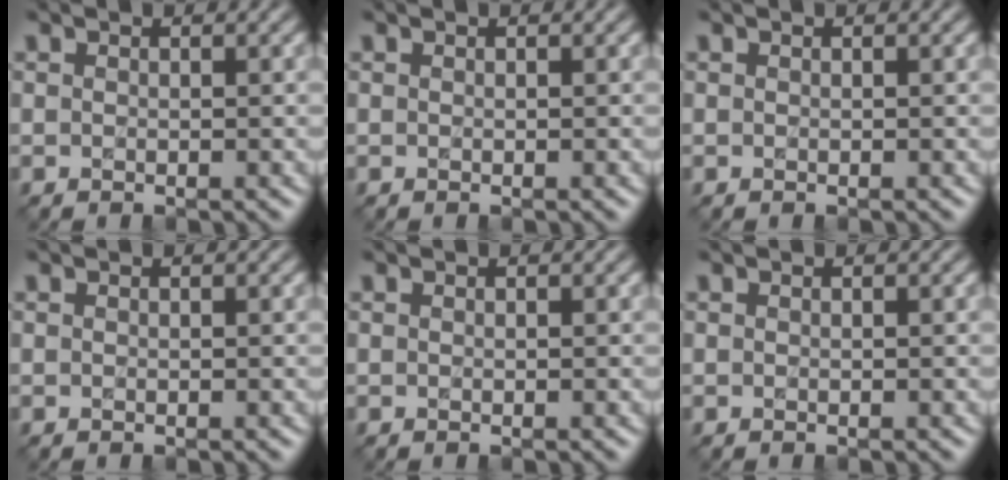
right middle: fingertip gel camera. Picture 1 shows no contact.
{"total": 0.0}
{"total": 0.0}
{"total": 0.0}
{"total": 0.0}
{"total": 0.0}